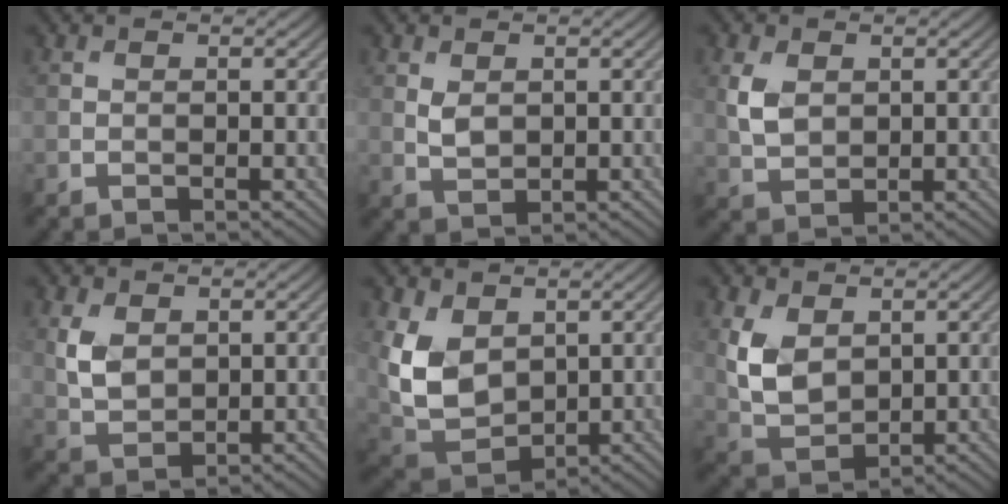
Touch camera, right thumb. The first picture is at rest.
{"total": 2.2, "force": [0.6, 1.5, 1.5], "torque": [-0.036, -0.004, 0.017]}
{"total": 4.1, "force": [1.1, 2.9, 2.7], "torque": [-0.071, 0.001, 0.024]}
{"total": 4.4, "force": [1.4, 3.1, 2.8], "torque": [-0.074, -0.002, 0.031]}
{"total": 9.5, "force": [2.2, 6.8, 6.2], "torque": [-0.172, -0.008, 0.044]}
{"total": 6.7, "force": [1.9, 4.6, 4.5], "torque": [-0.108, -0.004, 0.044]}